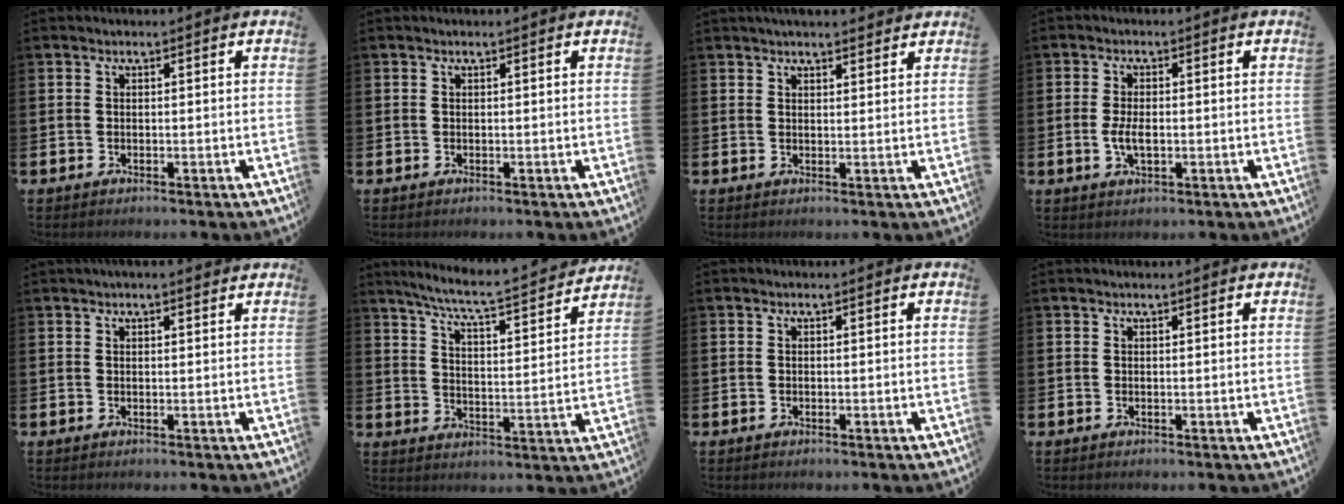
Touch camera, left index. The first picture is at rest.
{"total": 0.0}
{"total": 2.7, "force": [2.6, 0.4, 0.4], "torque": [0.002, -0.013, 0.045]}
{"total": 3.3, "force": [-0.4, 1.6, 2.8], "torque": [-0.058, 0.000, -0.011]}
{"total": 1.3, "force": [1.2, 0.1, 0.5], "torque": [0.003, -0.003, 0.019]}
{"total": 6.7, "force": [6.2, 0.1, 2.6], "torque": [-0.073, -0.049, 0.100]}
{"total": 0.0}
{"total": 0.0}